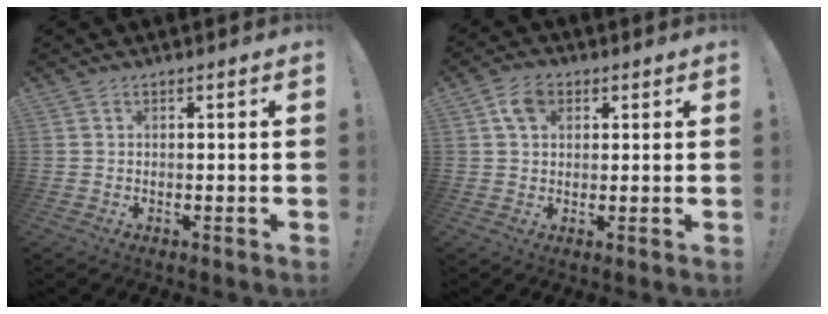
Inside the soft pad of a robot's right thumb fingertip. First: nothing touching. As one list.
[{"total": 6.4, "force": [2.3, 4.5, 3.9], "torque": [-0.068, 0.006, 0.044]}]